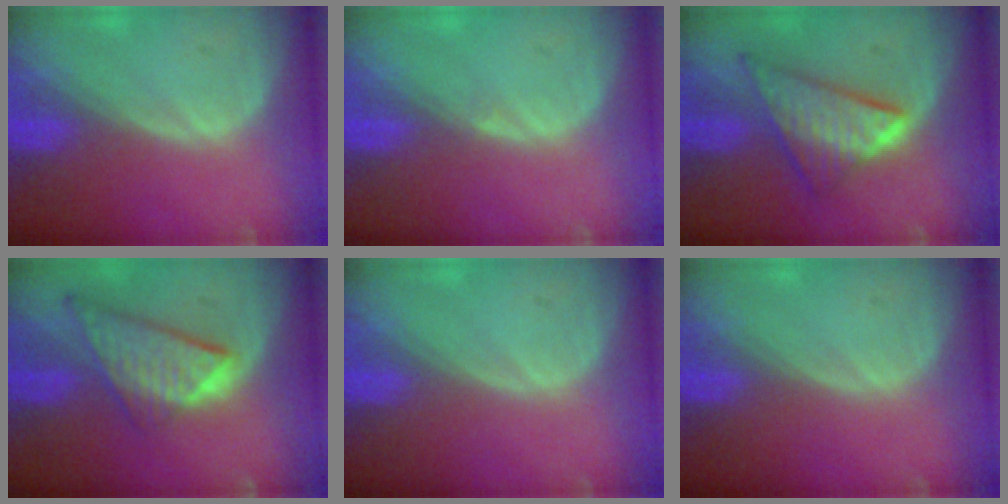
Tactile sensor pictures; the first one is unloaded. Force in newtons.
{"total": 0.6, "press": 0.4, "slide": 0.5}
{"total": 7.8, "press": 7.8, "slide": 0.4}
{"total": 8.6, "press": 7.4, "slide": 4.4}
{"total": 0.0}
{"total": 0.0}